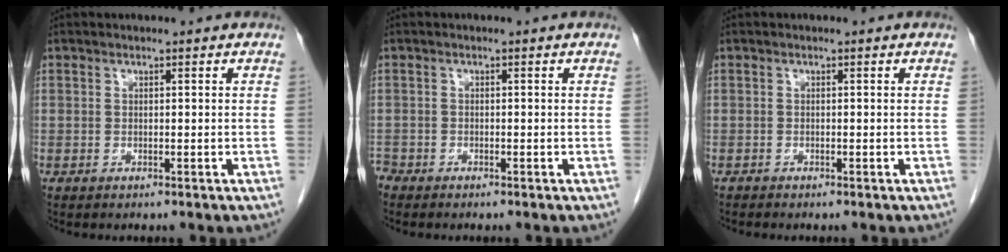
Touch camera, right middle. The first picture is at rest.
{"total": 1.0, "force": [-1.0, 0.3, -0.1], "torque": [0.000, -0.001, -0.019]}
{"total": 0.0}